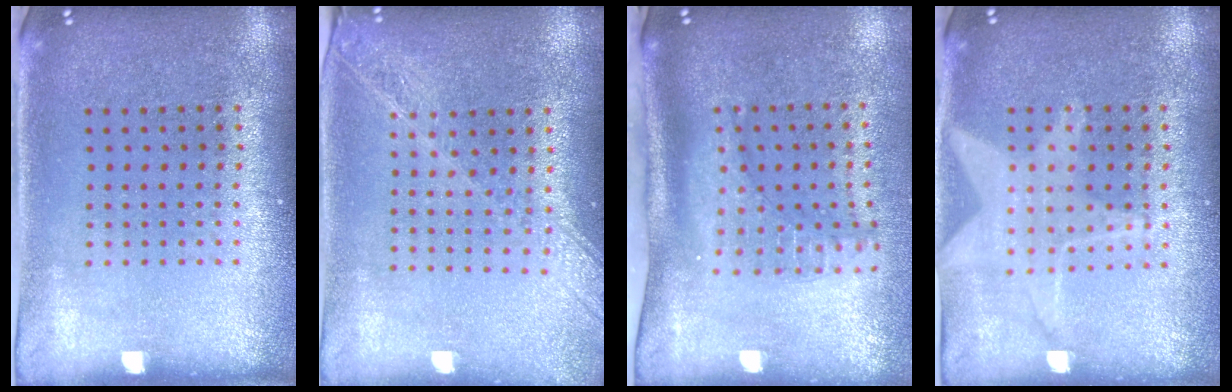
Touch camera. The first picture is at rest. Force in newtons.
{"total": 1.8, "press": 1.6, "slide": 0.8}
{"total": 2.2, "press": 1.6, "slide": 1.5}
{"total": 1.2, "press": 1.2, "slide": 0.3}